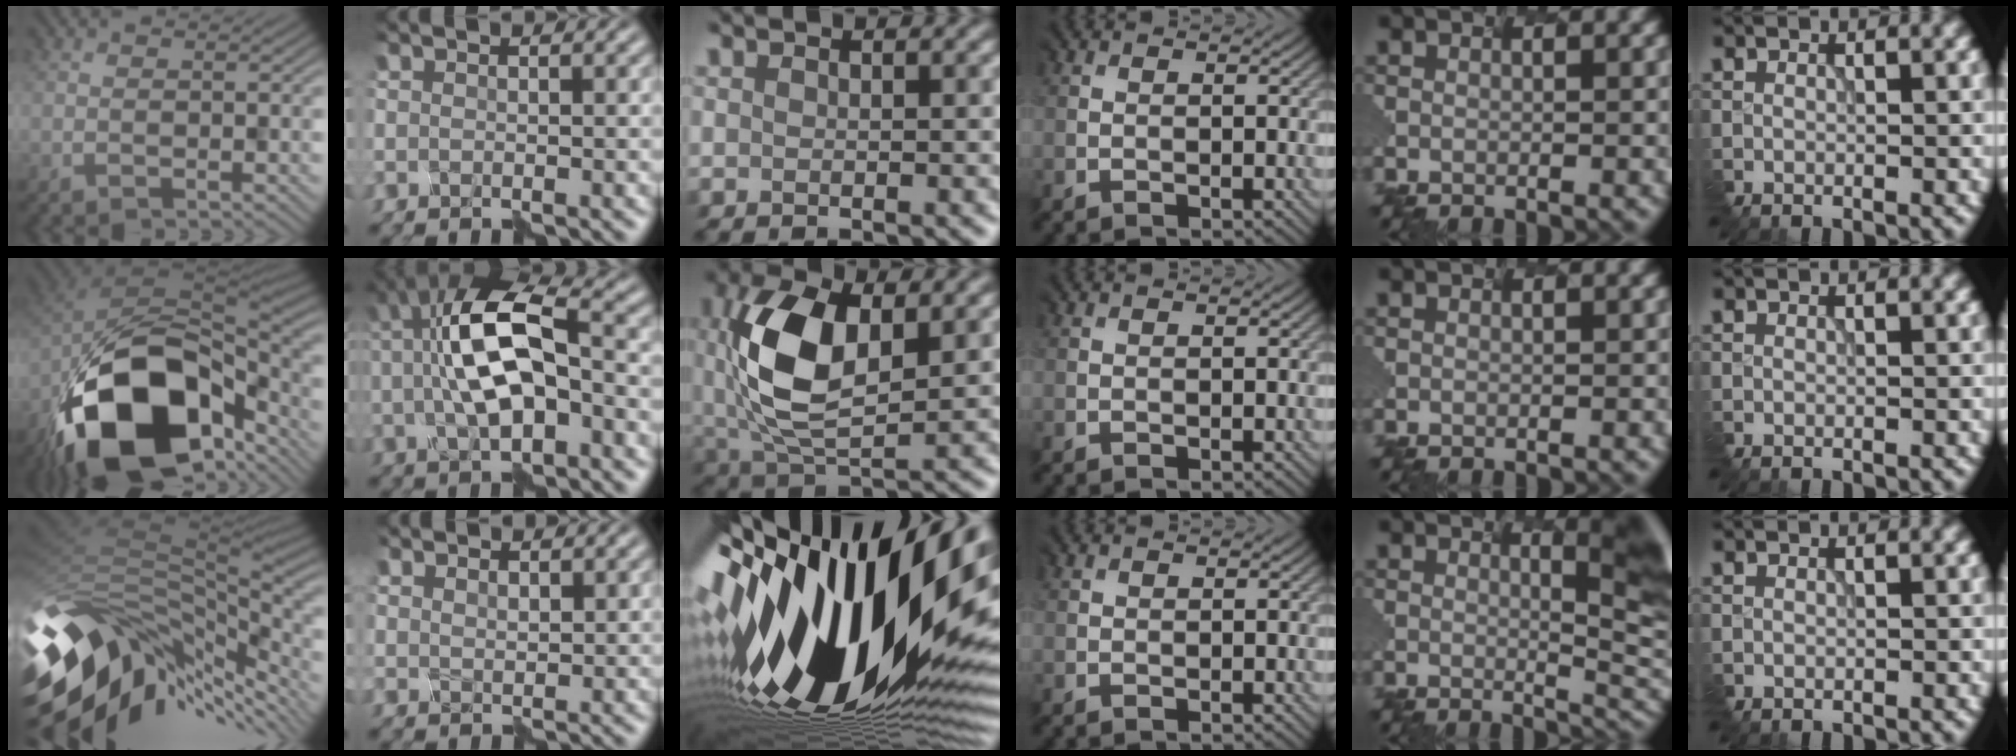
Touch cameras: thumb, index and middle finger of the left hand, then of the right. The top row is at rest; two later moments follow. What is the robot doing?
{"motion": "assemble", "object": "markers"}